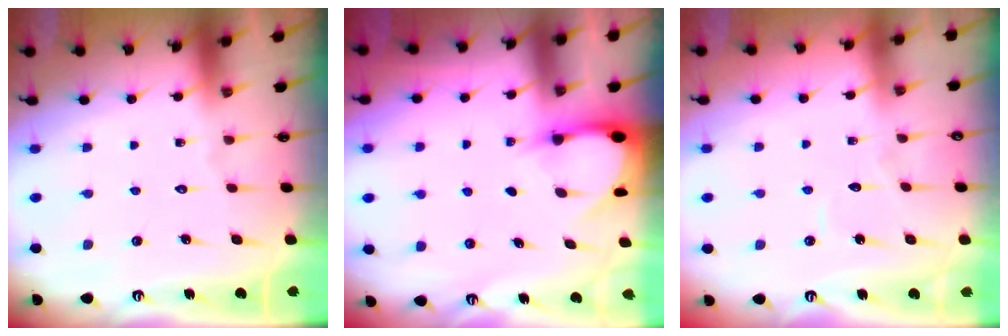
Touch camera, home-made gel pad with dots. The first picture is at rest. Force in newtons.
{"total": 3.1, "press": 3.1, "slide": 0.3}
{"total": 2.8, "press": 2.8, "slide": 0.3}